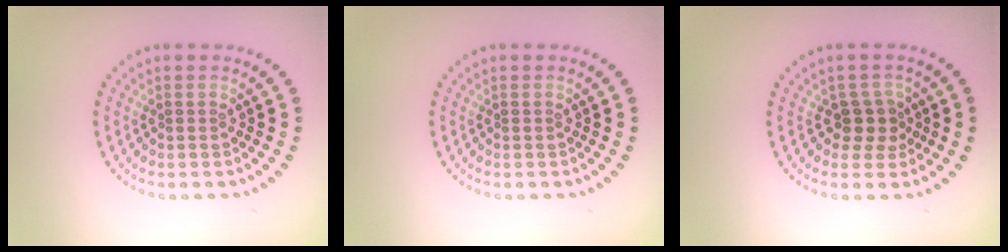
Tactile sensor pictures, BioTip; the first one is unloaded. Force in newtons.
{"total": 0.0}
{"total": 2.2, "press": 1.8, "slide": 1.3}